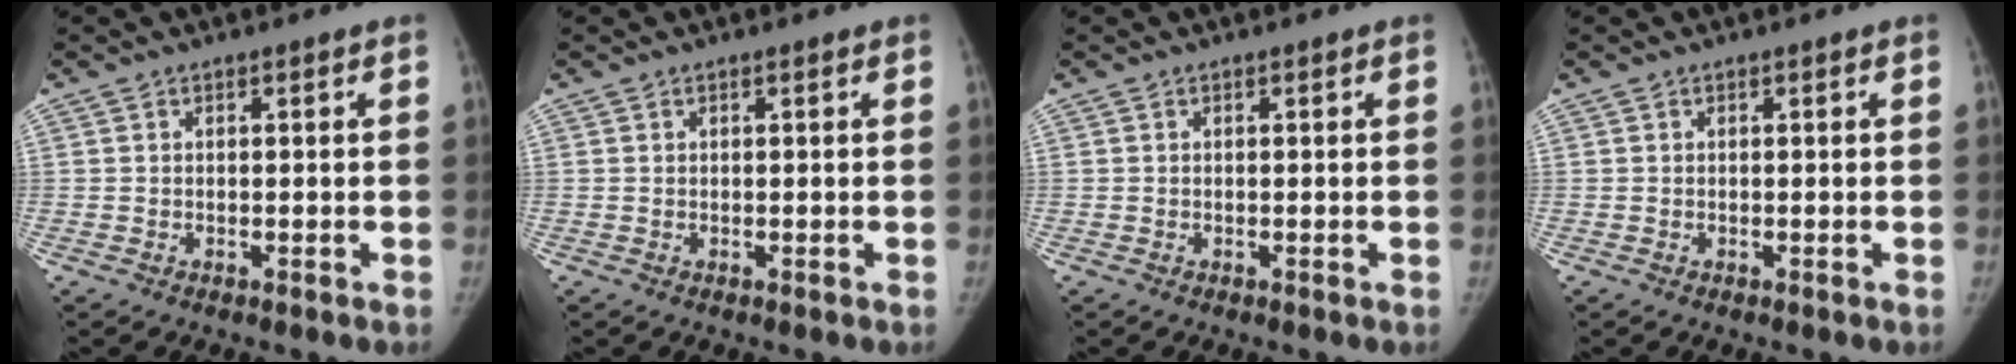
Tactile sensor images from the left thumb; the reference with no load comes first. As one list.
[{"total": 0.0}, {"total": 0.0}, {"total": 0.0}]